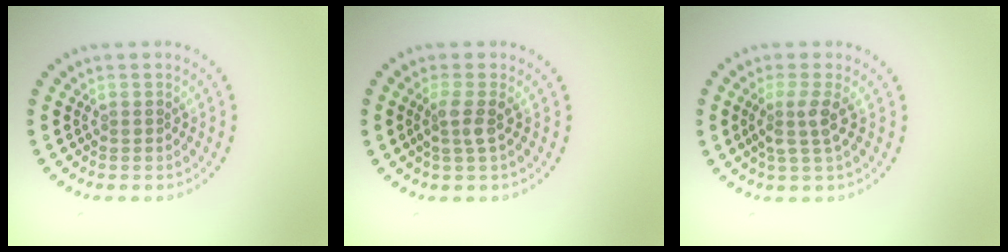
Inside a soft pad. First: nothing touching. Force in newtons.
{"total": 1.8, "press": 1.4, "slide": 1.1}
{"total": 2.2, "press": 1.8, "slide": 1.3}